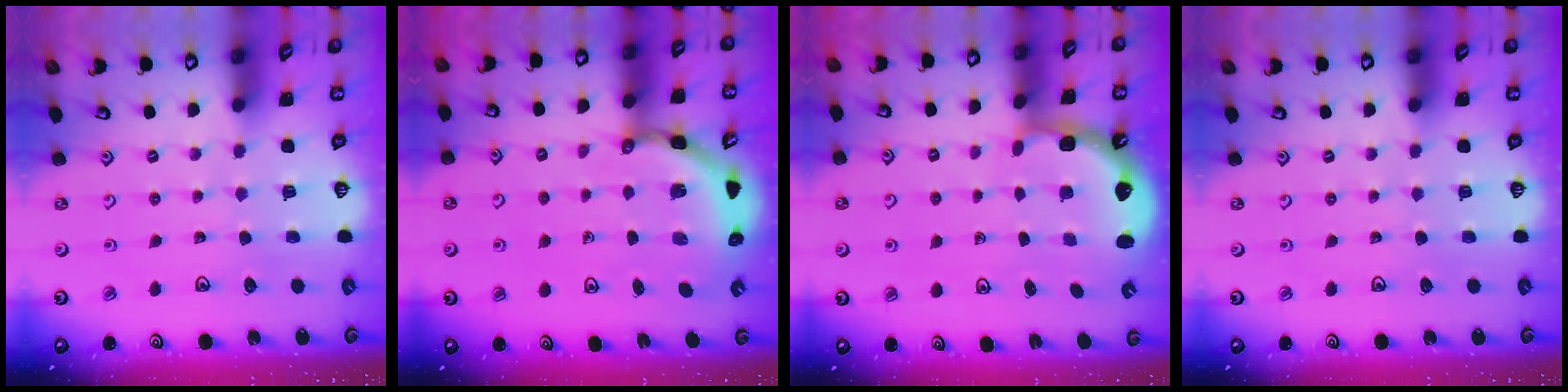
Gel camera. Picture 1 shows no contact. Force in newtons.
{"total": 4.0, "press": 3.8, "slide": 1.3}
{"total": 2.8, "press": 2.2, "slide": 1.8}
{"total": 0.0}